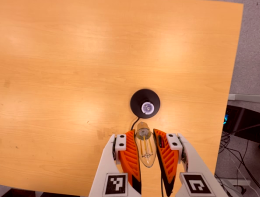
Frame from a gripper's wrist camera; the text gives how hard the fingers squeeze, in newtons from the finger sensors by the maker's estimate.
{"total": 21.1, "left": 23.0, "right": 19.2}